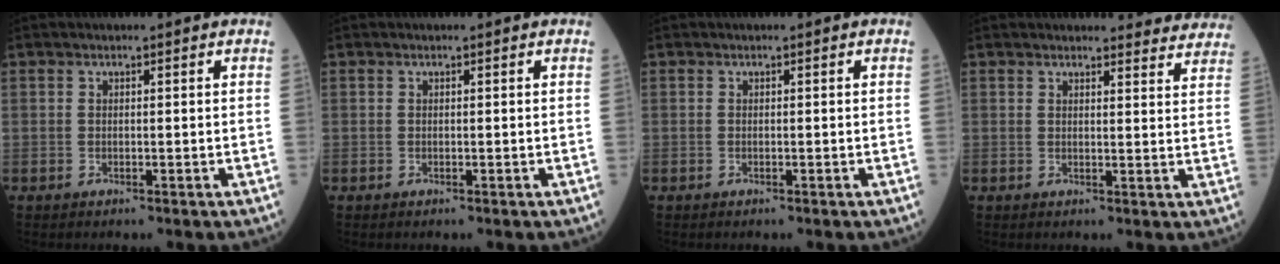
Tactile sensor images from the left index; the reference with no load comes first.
{"total": 0.0}
{"total": 0.0}
{"total": 10.6, "force": [10.4, 1.8, 1.2], "torque": [0.028, -0.020, 0.086]}